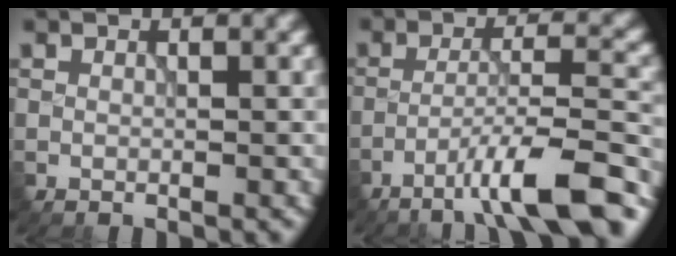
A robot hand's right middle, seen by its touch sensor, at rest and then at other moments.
{"total": 8.9, "force": [-6.0, 1.3, 6.5], "torque": [-0.104, 0.015, -0.096]}